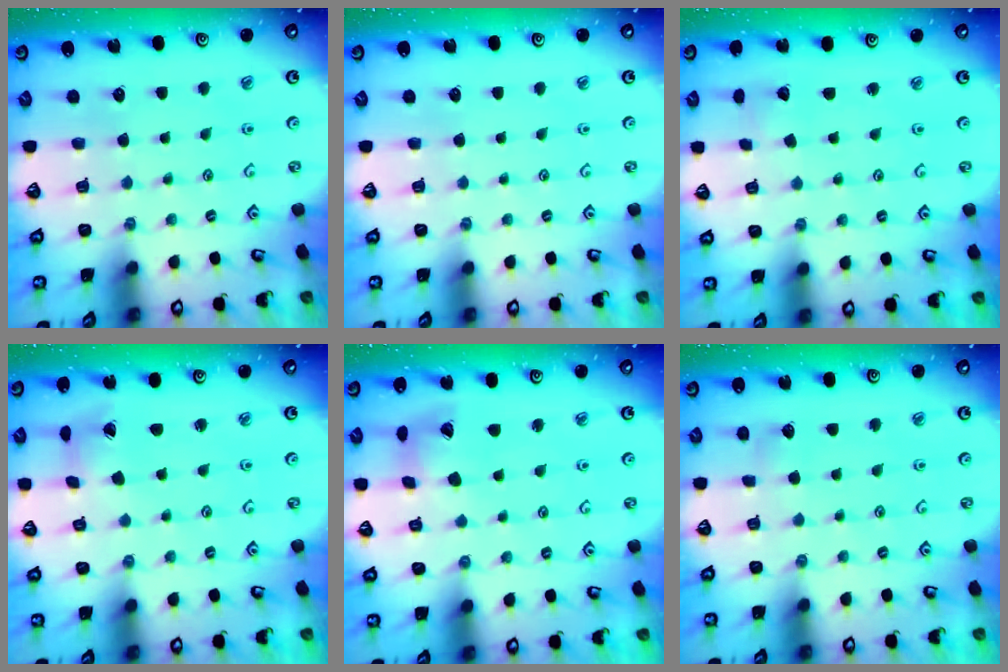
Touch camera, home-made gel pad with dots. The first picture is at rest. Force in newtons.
{"total": 0.0}
{"total": 2.2, "press": 2.2, "slide": 0.2}
{"total": 3.0, "press": 3.0, "slide": 0.3}
{"total": 10.5, "press": 10.4, "slide": 1.3}
{"total": 2.9, "press": 2.9, "slide": 0.4}